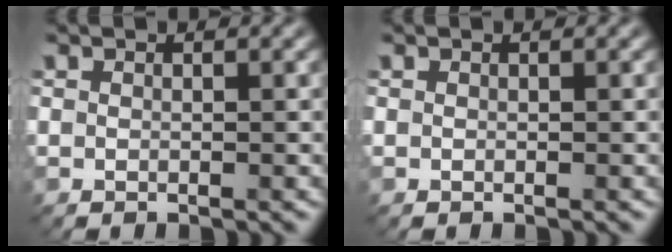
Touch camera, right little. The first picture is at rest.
{"total": 0.0}